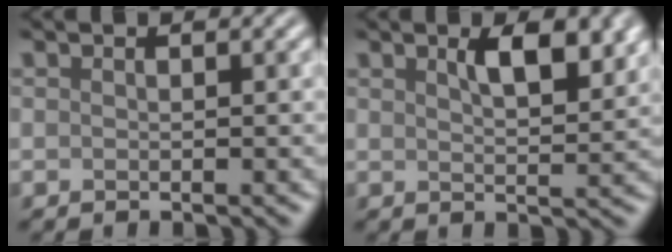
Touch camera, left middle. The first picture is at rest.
{"total": 3.9, "force": [2.0, 1.2, 3.0], "torque": [-0.046, -0.001, 0.035]}